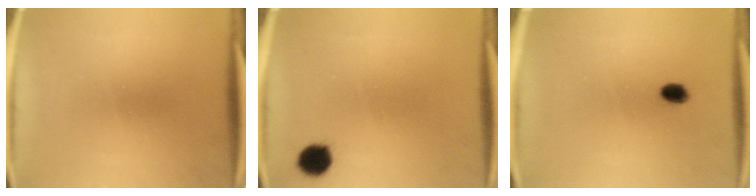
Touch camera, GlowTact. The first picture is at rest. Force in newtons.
{"total": 4.1}
{"total": 2.4}